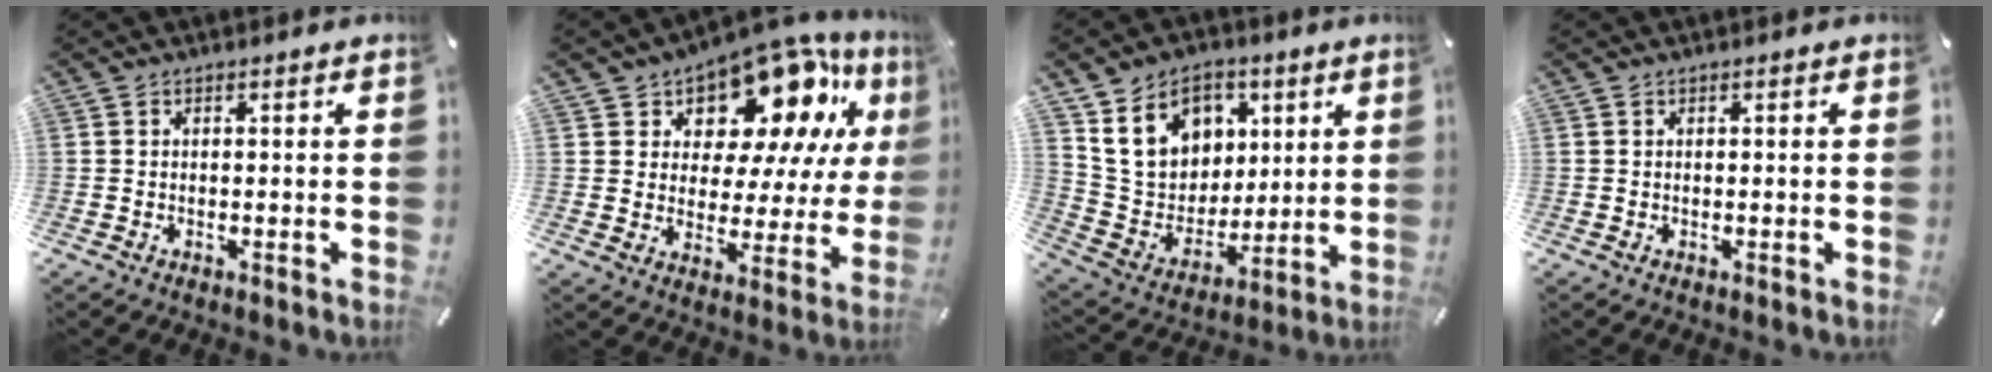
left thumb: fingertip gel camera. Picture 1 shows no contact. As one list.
[{"total": 15.5, "force": [11.4, 7.6, 7.3], "torque": [-0.123, -0.086, 0.194]}, {"total": 15.4, "force": [6.2, 12.6, 6.1], "torque": [-0.112, -0.019, 0.129]}, {"total": 0.0}]